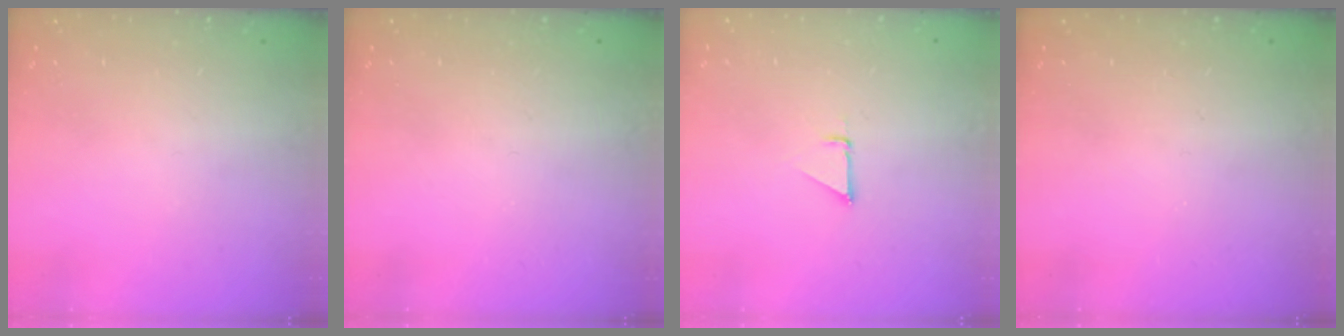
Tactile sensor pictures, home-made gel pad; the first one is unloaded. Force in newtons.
{"total": 0.0}
{"total": 1.5, "press": 1.5, "slide": 0.0}
{"total": 0.0}